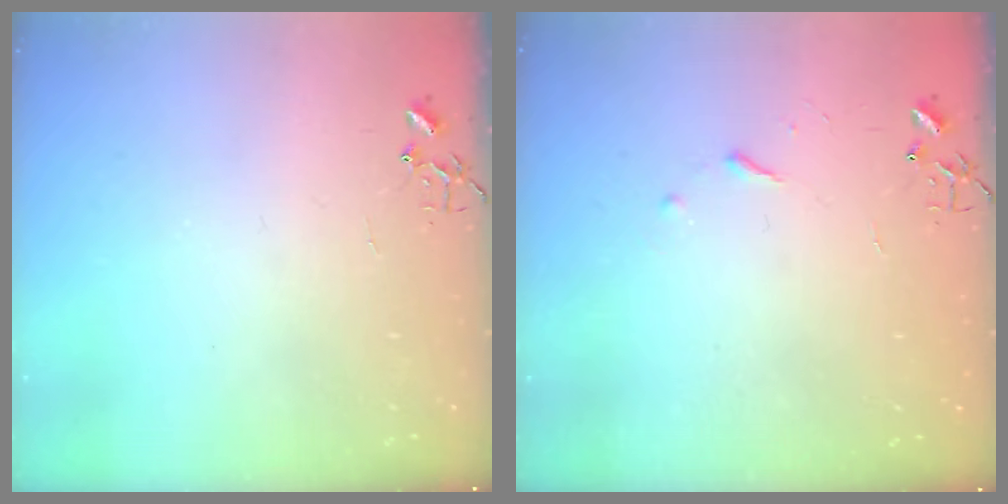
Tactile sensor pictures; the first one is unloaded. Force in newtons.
{"total": 3.4, "press": 3.3, "slide": 0.6}